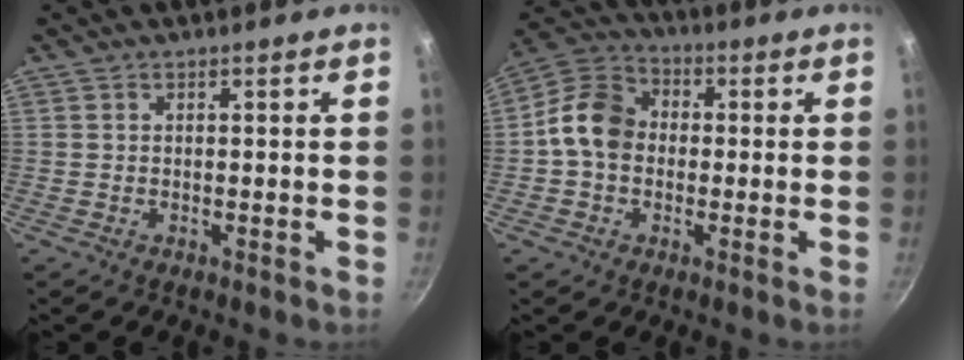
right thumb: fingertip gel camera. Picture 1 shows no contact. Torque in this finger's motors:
{"motor_torque": [1.73, 1.43, 0.52, -0.60, 0.07]}